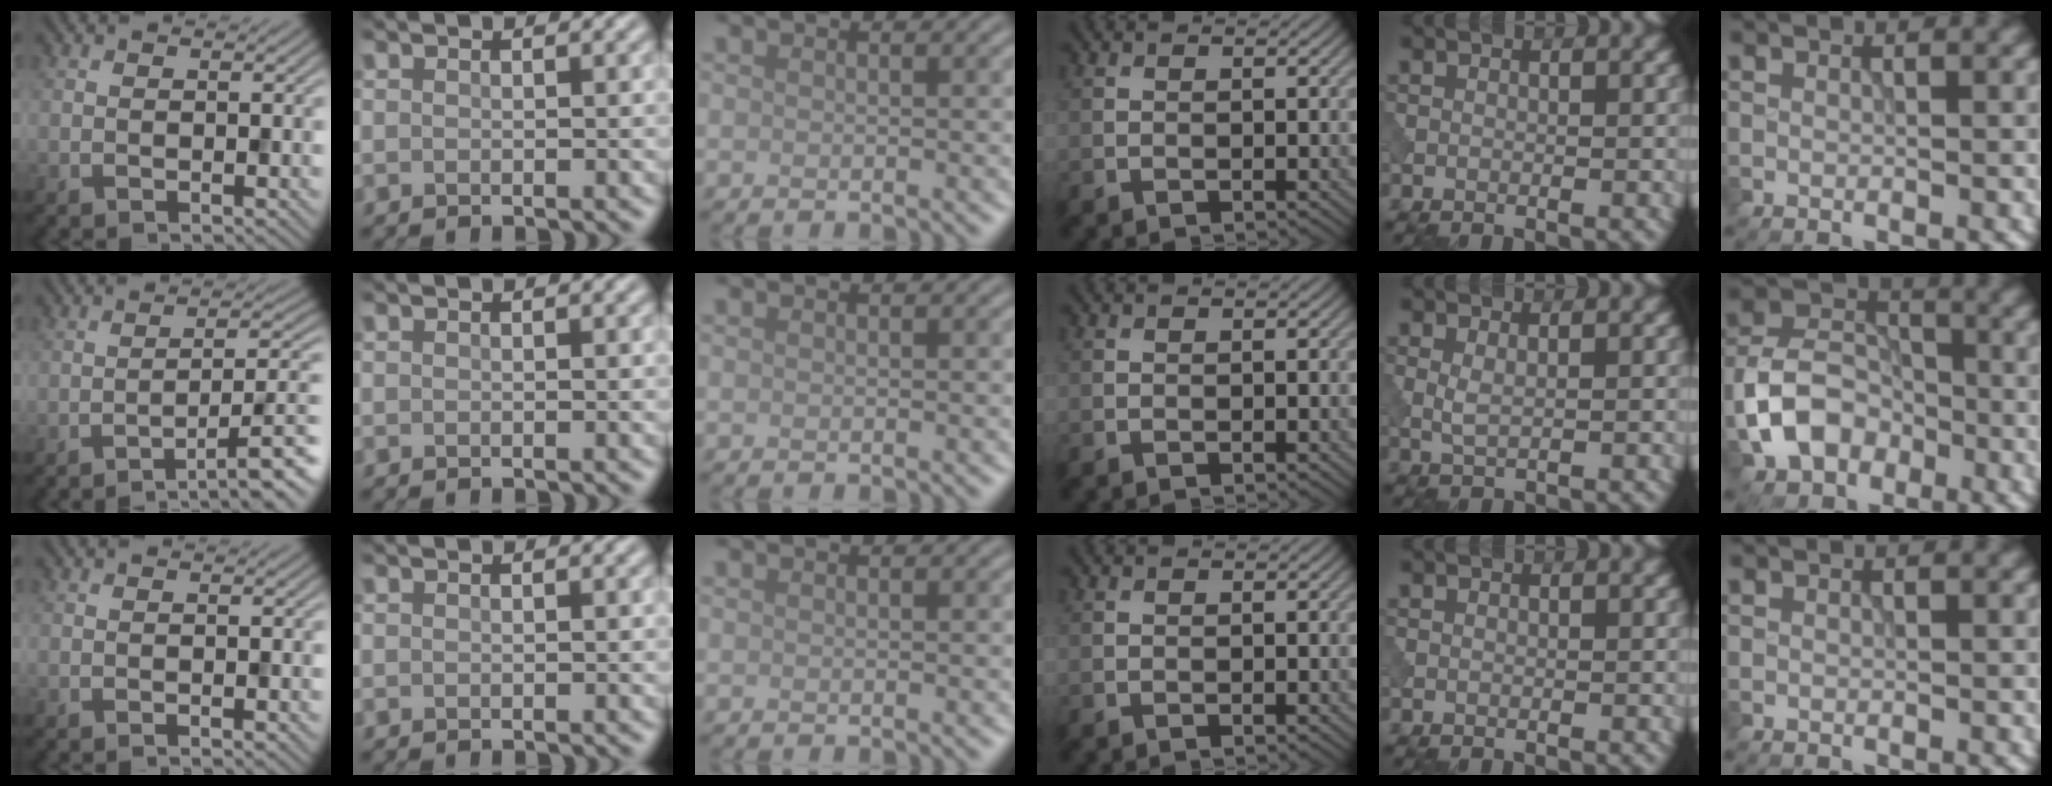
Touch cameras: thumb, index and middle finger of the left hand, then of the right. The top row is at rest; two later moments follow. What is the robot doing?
{"motion": "dispense", "object": "syringe"}